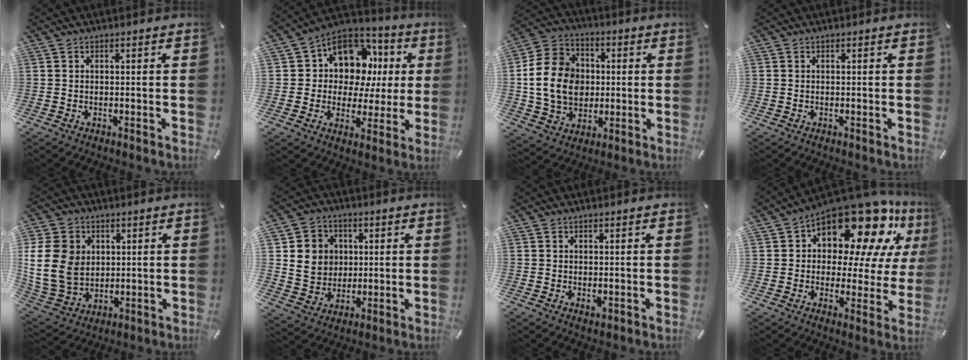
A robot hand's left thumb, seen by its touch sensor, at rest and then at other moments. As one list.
[{"total": 12.8, "force": [4.4, 10.5, 5.9], "torque": [-0.102, -0.030, 0.086]}, {"total": 15.0, "force": [-0.1, 12.7, 8.0], "torque": [-0.169, 0.014, -0.002]}, {"total": 0.0}, {"total": 15.3, "force": [2.5, 12.8, 8.0], "torque": [-0.176, -0.006, 0.046]}, {"total": 9.5, "force": [1.6, 9.0, 2.4], "torque": [-0.041, 0.000, 0.034]}, {"total": 0.9, "force": [0.1, 0.7, 0.6], "torque": [-0.012, 0.002, 0.001]}, {"total": 18.5, "force": [13.0, 8.1, 10.3], "torque": [-0.160, -0.109, 0.218]}]